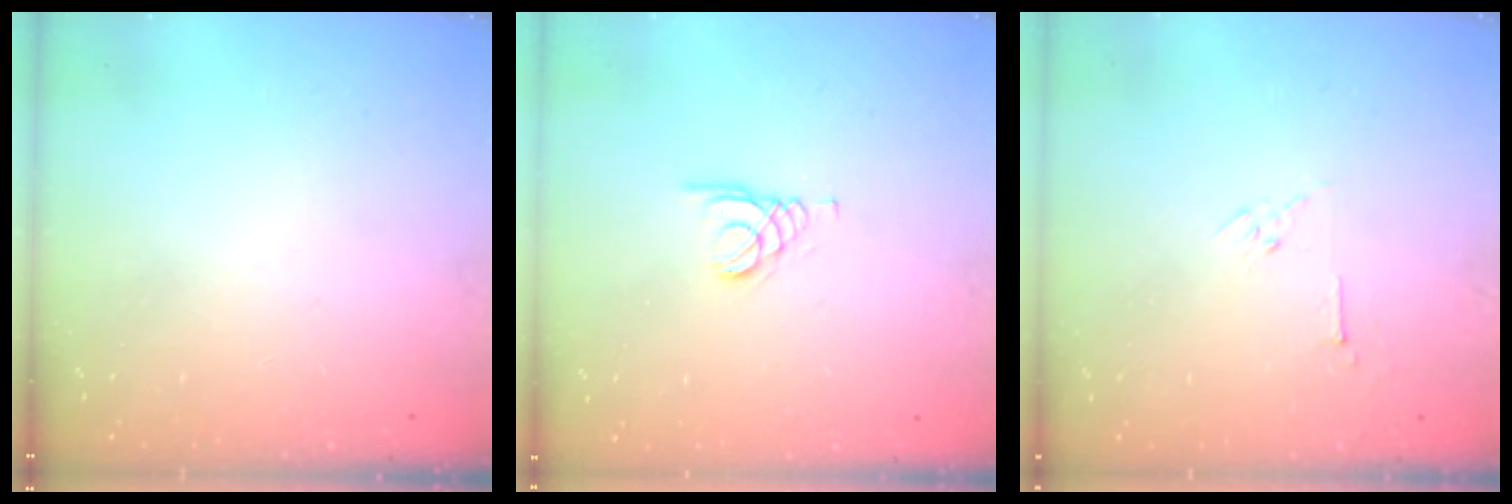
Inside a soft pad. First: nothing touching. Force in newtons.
{"total": 1.6, "press": 1.6, "slide": 0.0}
{"total": 3.0, "press": 3.0, "slide": 0.7}